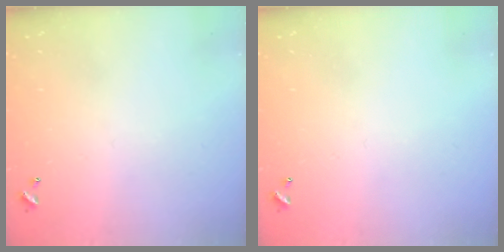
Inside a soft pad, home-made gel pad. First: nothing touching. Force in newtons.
{"total": 0.0}